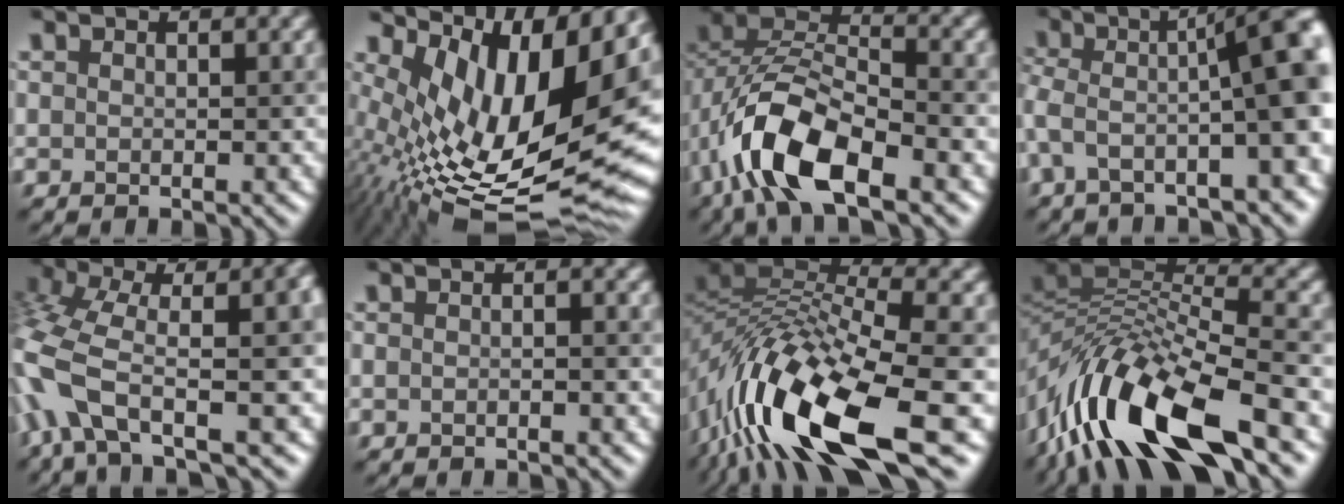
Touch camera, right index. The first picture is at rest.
{"total": 16.4, "force": [3.9, 7.7, 13.9], "torque": [-0.238, 0.001, 0.074]}
{"total": 9.6, "force": [-4.7, 4.3, 7.1], "torque": [-0.136, 0.010, -0.095]}
{"total": 10.2, "force": [-1.2, 2.4, 9.8], "torque": [-0.146, 0.024, -0.030]}
{"total": 11.7, "force": [-2.1, 4.7, 10.5], "torque": [-0.221, 0.000, -0.042]}
{"total": 0.8, "force": [-0.5, 0.1, 0.6], "torque": [-0.012, -0.001, -0.011]}
{"total": 15.0, "force": [-6.6, 5.1, 12.5], "torque": [-0.249, 0.005, -0.118]}
{"total": 12.8, "force": [-6.7, 3.9, 10.2], "torque": [-0.188, 0.018, -0.123]}